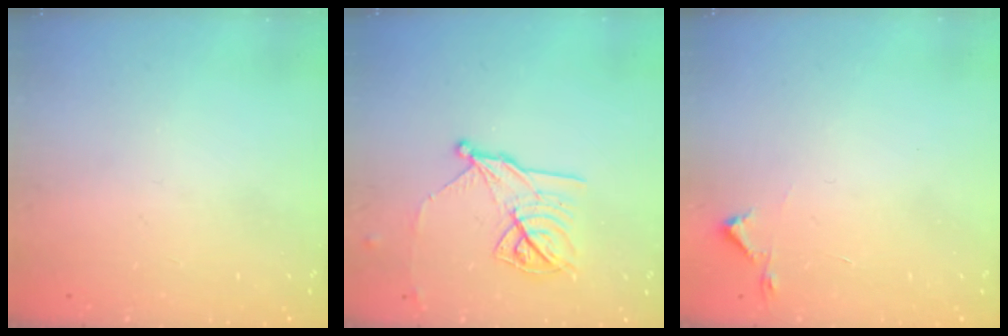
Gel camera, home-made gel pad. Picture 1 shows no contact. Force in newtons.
{"total": 12.9, "press": 12.9, "slide": 0.2}
{"total": 2.7, "press": 2.6, "slide": 0.4}